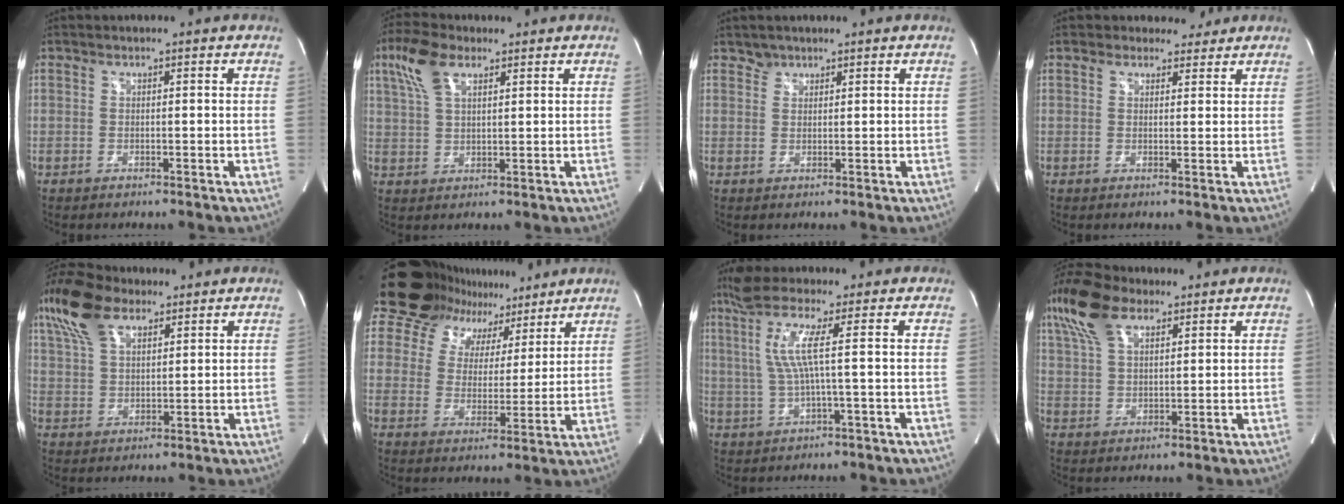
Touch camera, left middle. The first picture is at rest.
{"total": 6.8, "force": [3.9, 2.9, 4.8], "torque": [-0.112, 0.023, 0.078]}
{"total": 1.4, "force": [1.1, 0.7, -0.3], "torque": [0.013, 0.001, 0.016]}
{"total": 3.1, "force": [2.6, 1.7, -0.2], "torque": [0.012, 0.001, 0.030]}
{"total": 10.2, "force": [6.8, 4.5, 6.1], "torque": [-0.141, 0.031, 0.134]}
{"total": 15.7, "force": [11.8, 9.4, 4.4], "torque": [-0.085, 0.035, 0.174]}
{"total": 6.9, "force": [1.9, -1.2, 6.5], "torque": [-0.134, 0.011, 0.042]}
{"total": 10.1, "force": [6.6, 4.4, 6.2], "torque": [-0.144, 0.031, 0.130]}